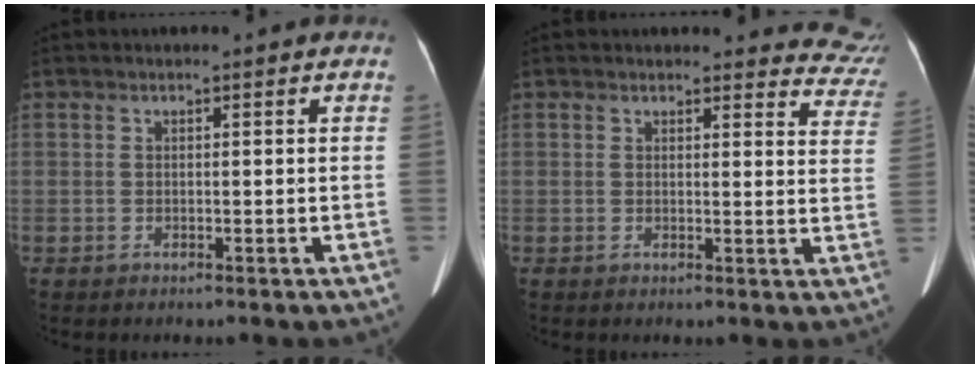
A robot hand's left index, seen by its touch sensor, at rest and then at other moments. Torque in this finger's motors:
{"motor_torque": [0.36, -0.62, 0.08, 0.01]}